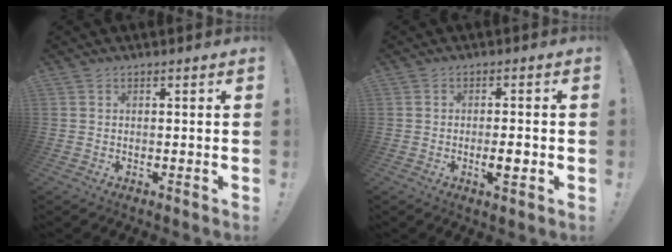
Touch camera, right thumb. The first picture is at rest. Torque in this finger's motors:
{"motor_torque": [0.25, 0.43, 0.39, -0.40, 0.22]}